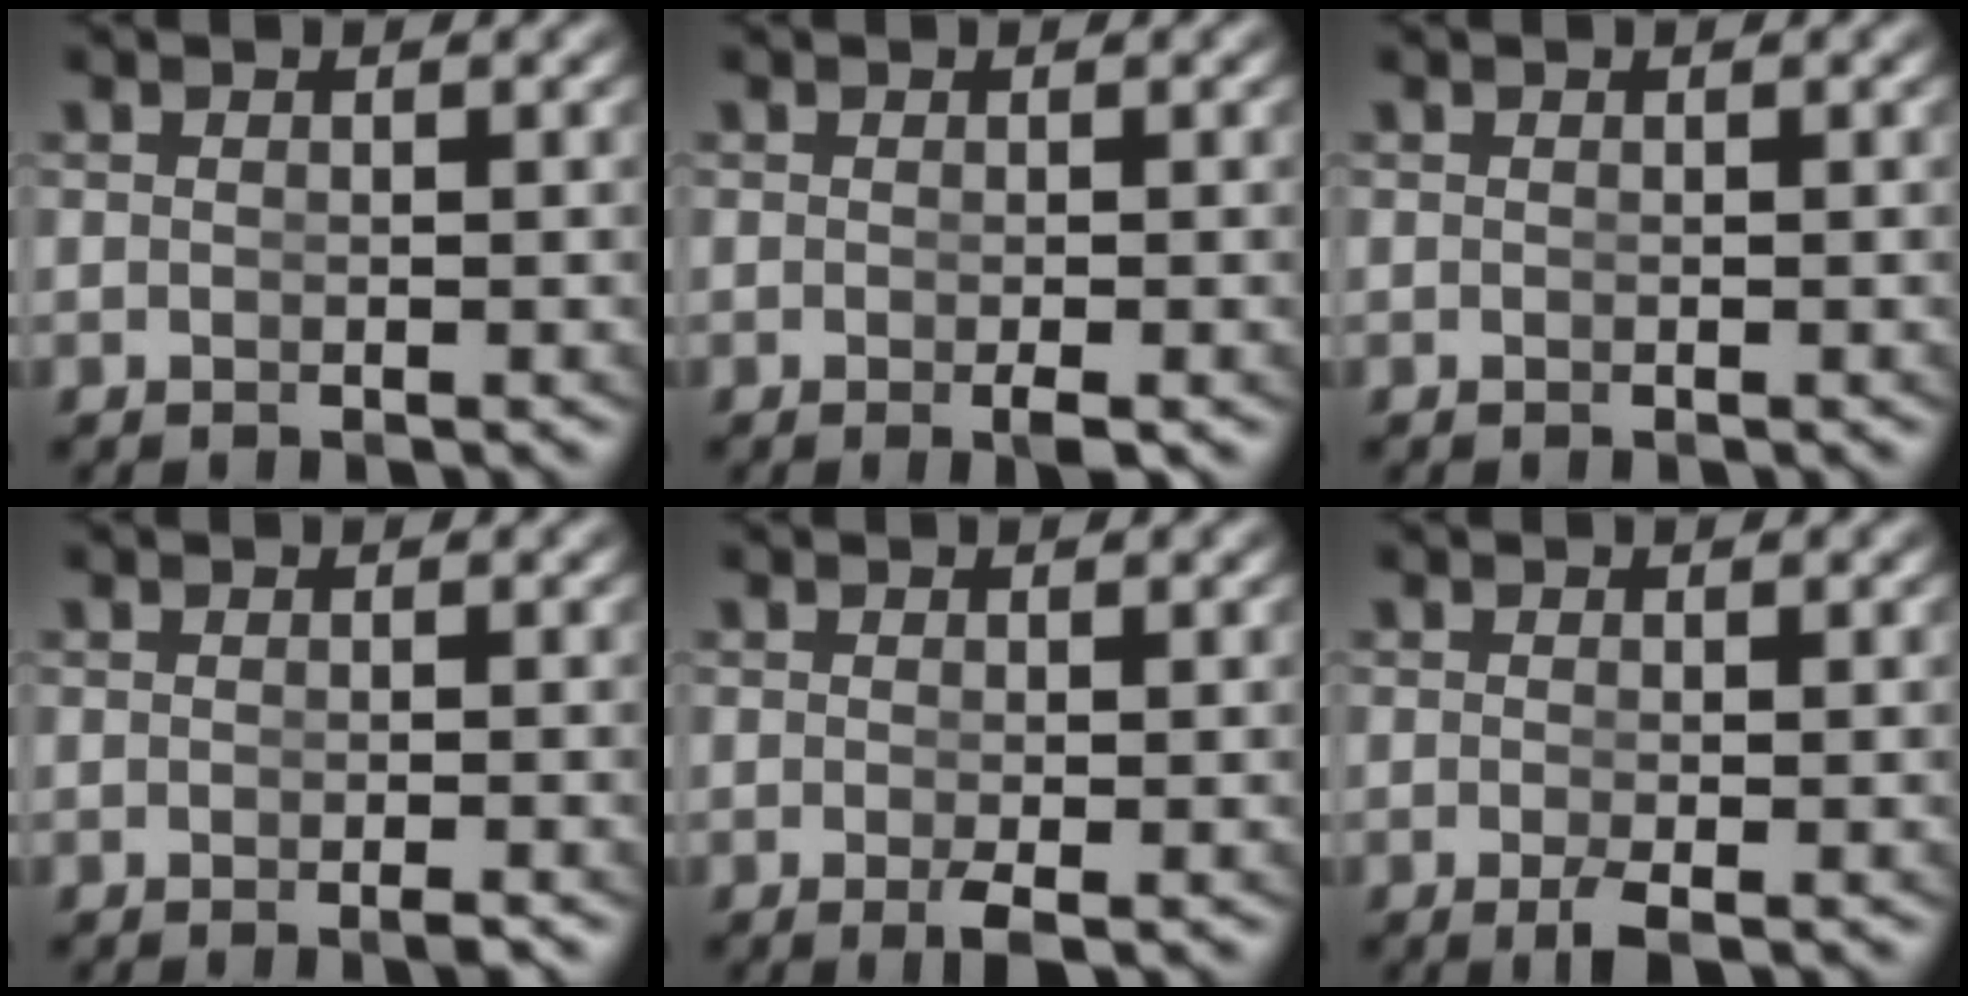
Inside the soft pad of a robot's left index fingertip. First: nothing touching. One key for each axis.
{"total": 1.2, "fx": -0.8, "fy": 0.0, "fz": 0.9, "tx": -0.012, "ty": -0.008, "tz": -0.012}
{"total": 0.0}
{"total": 1.0, "fx": -0.8, "fy": -0.1, "fz": 0.6, "tx": -0.009, "ty": -0.002, "tz": -0.014}
{"total": 1.5, "fx": -0.9, "fy": 0.1, "fz": 1.2, "tx": -0.022, "ty": -0.012, "tz": -0.012}
{"total": 1.7, "fx": -1.1, "fy": 0.2, "fz": 1.2, "tx": -0.025, "ty": -0.014, "tz": -0.015}